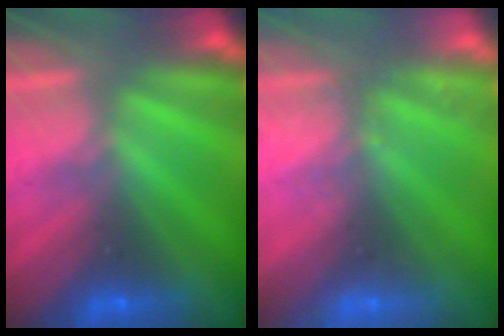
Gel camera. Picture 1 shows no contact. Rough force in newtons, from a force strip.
{"total": 2.4}